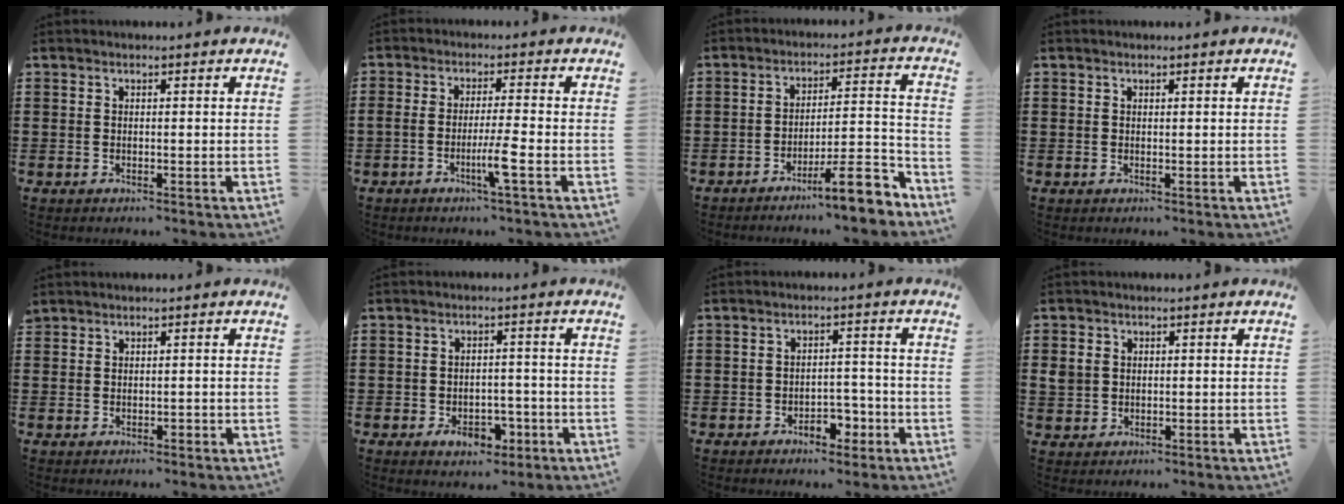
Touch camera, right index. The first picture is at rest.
{"total": 4.8, "force": [-2.0, -0.1, 4.4], "torque": [-0.074, -0.010, -0.036]}
{"total": 9.9, "force": [-7.5, 1.3, 6.3], "torque": [-0.091, 0.022, -0.134]}
{"total": 0.5, "force": [0.2, 0.5, 0.0], "torque": [-0.001, 0.004, 0.005]}
{"total": 0.6, "force": [0.3, 0.5, 0.3], "torque": [-0.008, 0.001, 0.007]}
{"total": 4.8, "force": [-2.4, 2.9, 2.9], "torque": [-0.046, 0.004, -0.045]}
{"total": 3.7, "force": [-2.3, 2.2, 1.8], "torque": [-0.033, 0.006, -0.044]}
{"total": 2.5, "force": [0.4, 2.2, 1.2], "torque": [-0.030, 0.009, 0.007]}